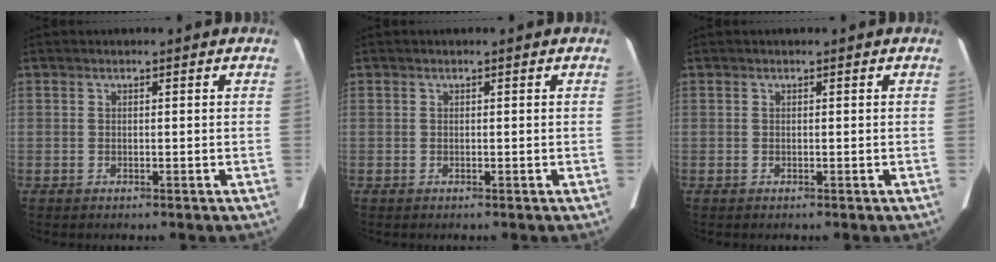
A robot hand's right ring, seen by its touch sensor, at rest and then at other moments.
{"total": 0.0}
{"total": 0.0}